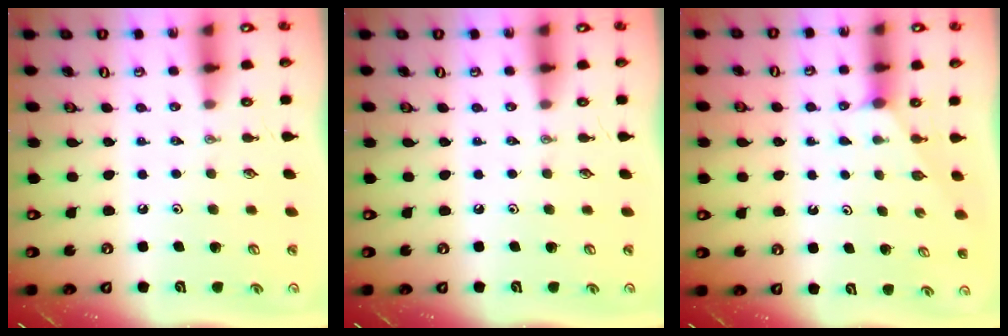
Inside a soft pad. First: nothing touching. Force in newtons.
{"total": 0.0}
{"total": 0.9, "press": 0.9, "slide": 0.2}